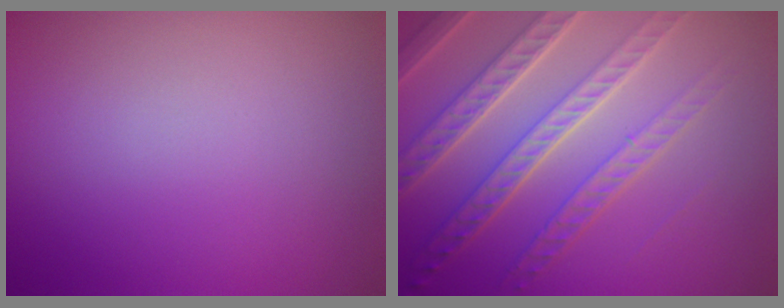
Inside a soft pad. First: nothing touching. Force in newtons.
{"total": 7.8, "press": 5.4, "slide": 5.6}